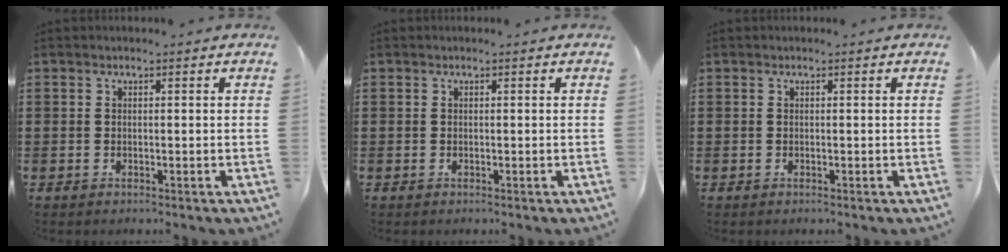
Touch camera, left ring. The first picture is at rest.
{"total": 0.0}
{"total": 0.0}